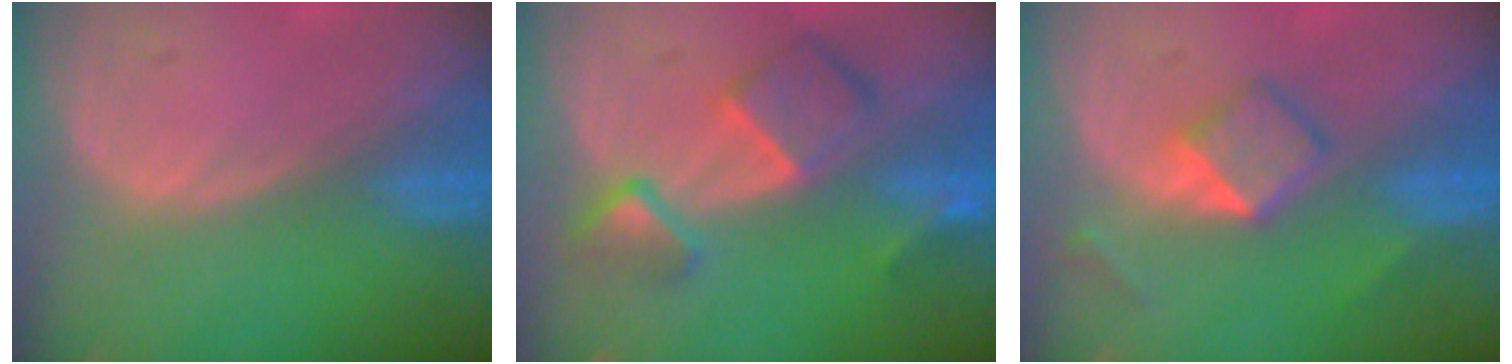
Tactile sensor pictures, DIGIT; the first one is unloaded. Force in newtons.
{"total": 7.9, "press": 6.8, "slide": 3.9}
{"total": 5.2, "press": 4.5, "slide": 2.7}